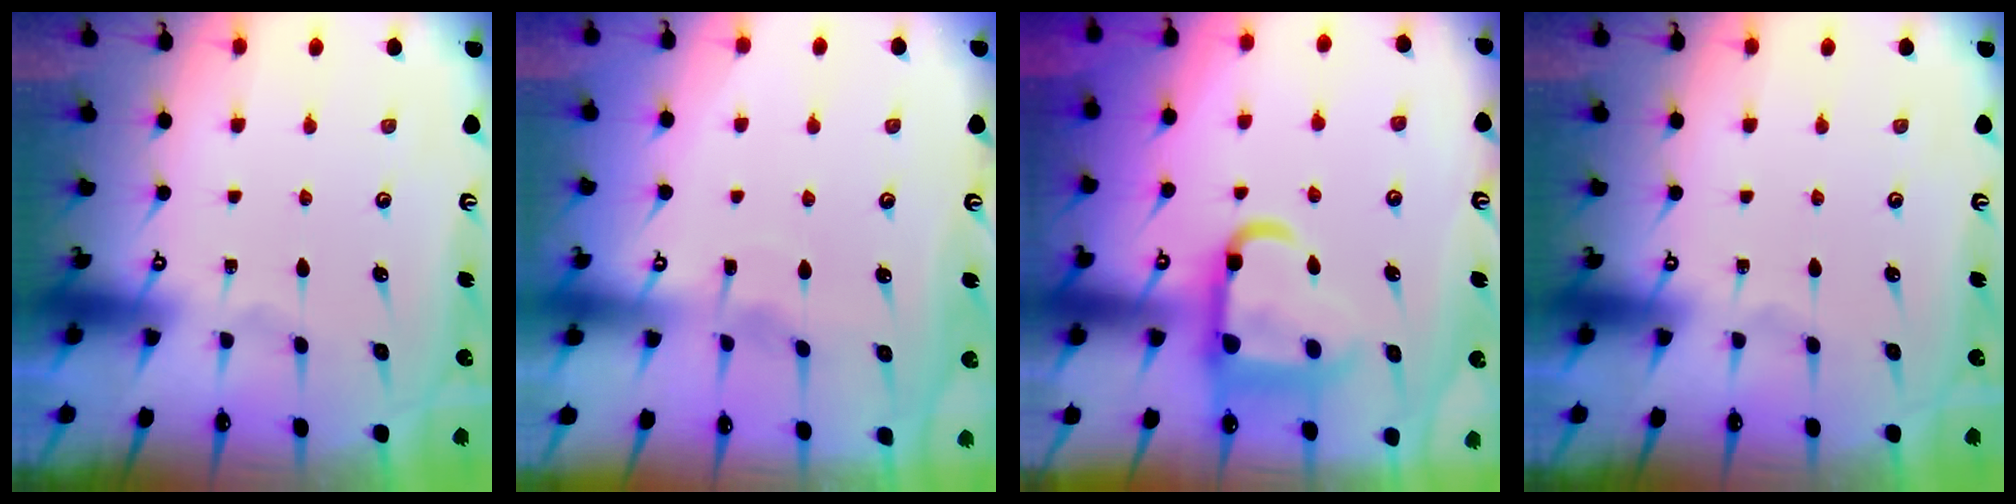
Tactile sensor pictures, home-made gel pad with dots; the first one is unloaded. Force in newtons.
{"total": 1.8, "press": 1.7, "slide": 0.3}
{"total": 13.0, "press": 12.9, "slide": 1.6}
{"total": 0.0}